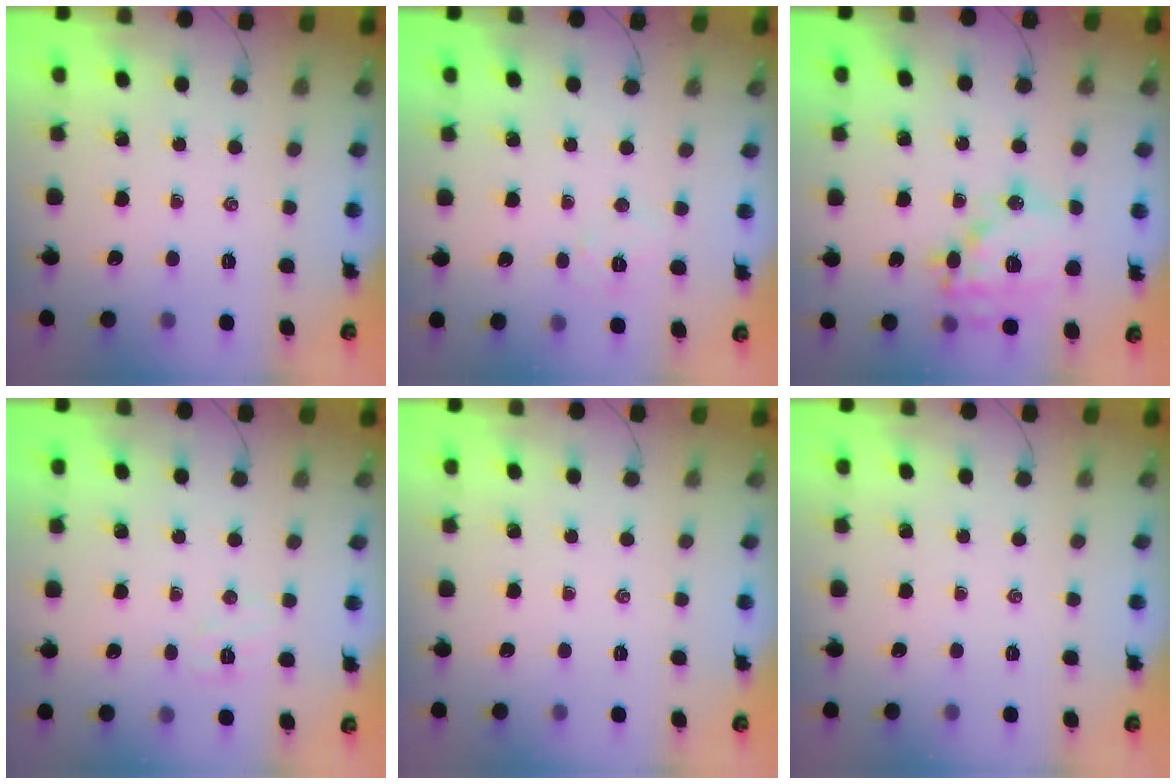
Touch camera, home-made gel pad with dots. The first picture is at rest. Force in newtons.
{"total": 5.7, "press": 5.6, "slide": 1.1}
{"total": 16.0, "press": 15.8, "slide": 2.4}
{"total": 5.4, "press": 5.2, "slide": 1.3}
{"total": 0.0}
{"total": 0.0}